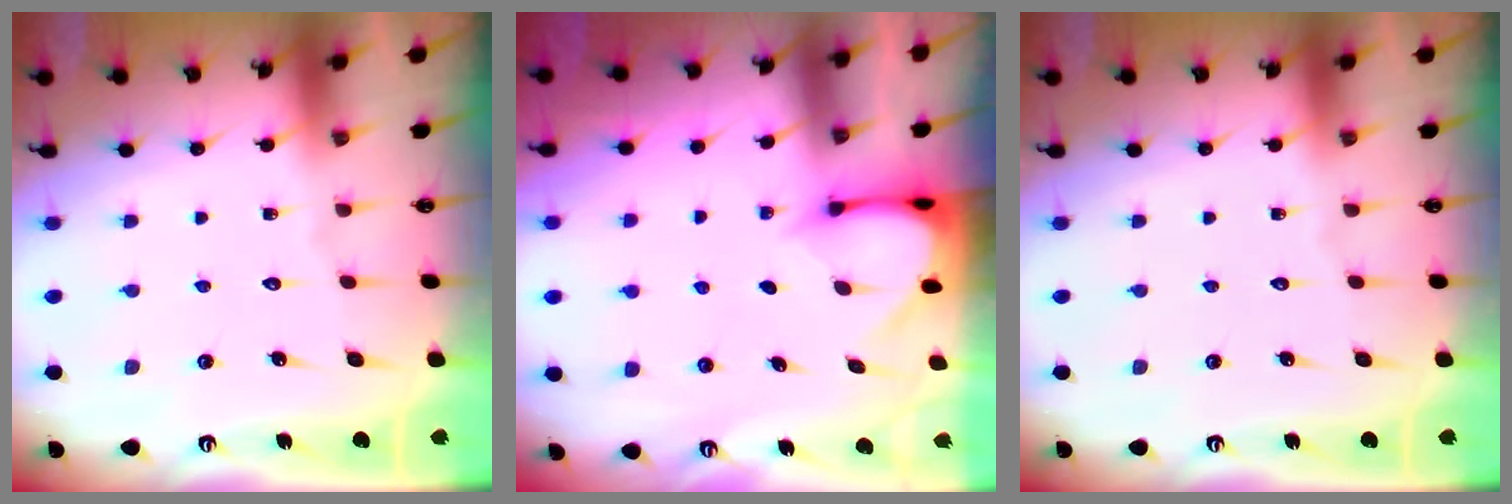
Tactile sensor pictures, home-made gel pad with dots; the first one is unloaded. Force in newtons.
{"total": 3.2, "press": 3.2, "slide": 0.3}
{"total": 0.0}